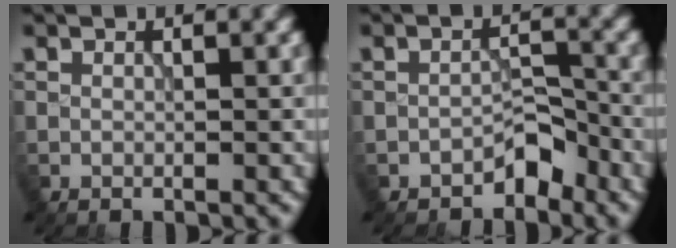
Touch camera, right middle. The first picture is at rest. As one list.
[{"total": 2.4, "force": [-1.9, 1.1, 1.1], "torque": [-0.012, 0.012, -0.032]}]